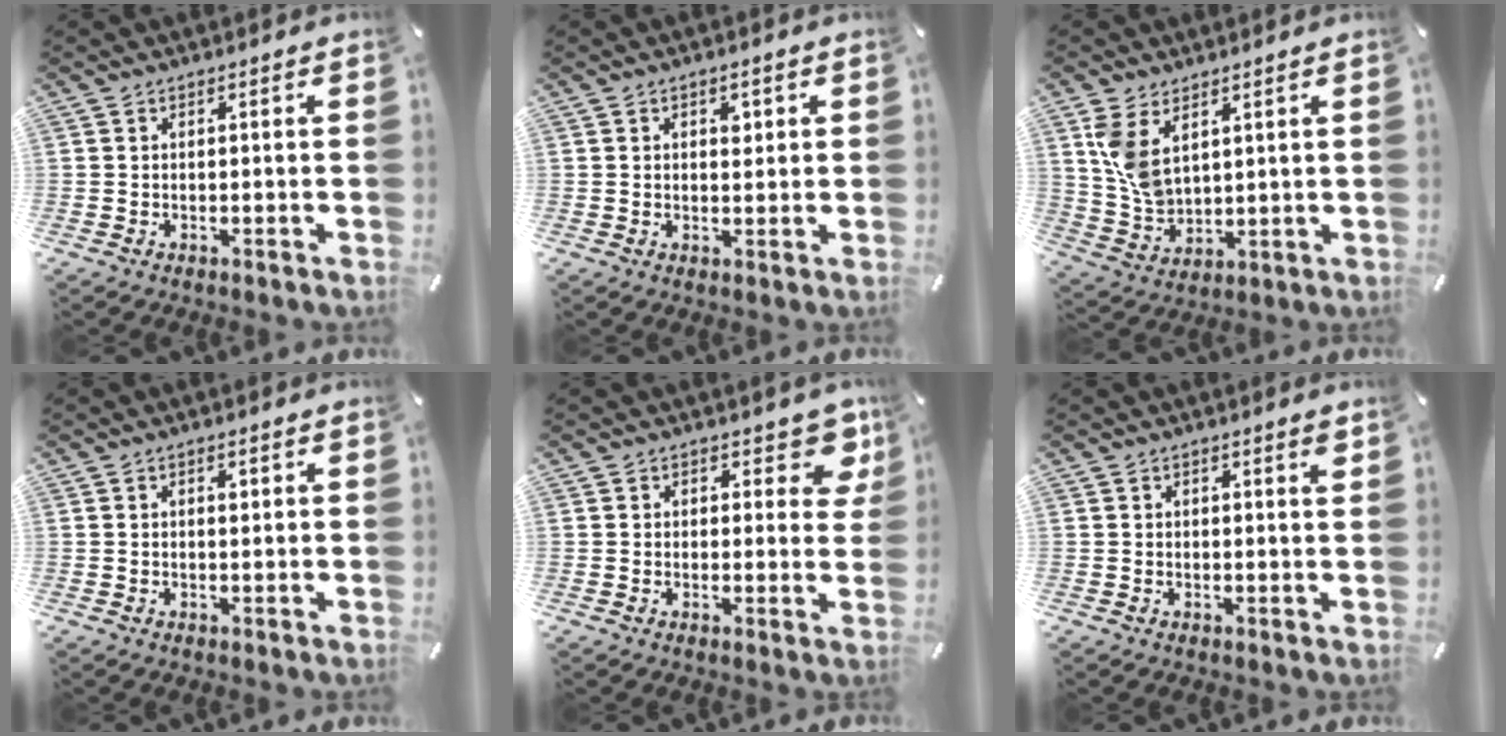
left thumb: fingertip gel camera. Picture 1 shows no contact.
{"total": 2.4, "force": [0.8, 1.7, 1.6], "torque": [-0.003, -0.008, 0.005]}
{"total": 7.7, "force": [3.9, 4.9, 4.5], "torque": [-0.111, -0.022, 0.072]}
{"total": 1.3, "force": [0.4, 0.7, 1.1], "torque": [-0.014, 0.001, 0.003]}
{"total": 6.8, "force": [3.7, 3.9, 4.1], "torque": [-0.025, -0.020, 0.057]}
{"total": 1.4, "force": [0.7, 0.5, 1.1], "torque": [-0.014, -0.001, 0.010]}